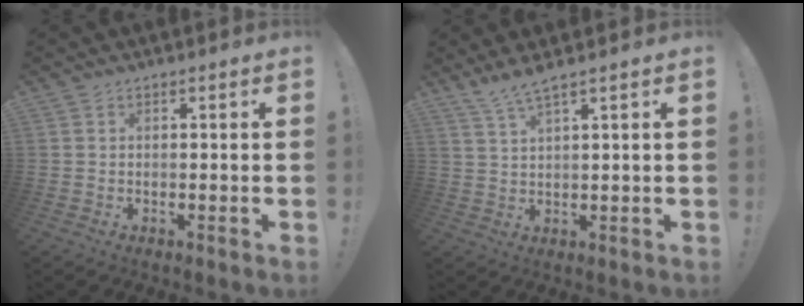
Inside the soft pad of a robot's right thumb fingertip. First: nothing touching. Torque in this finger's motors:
{"motor_torque": [-0.01, 0.00, 0.09, -0.07, 0.00]}